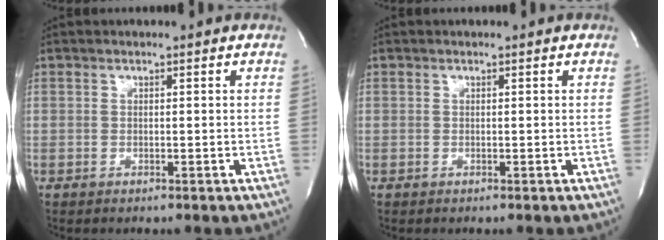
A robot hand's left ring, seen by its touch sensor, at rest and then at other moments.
{"total": 0.0}